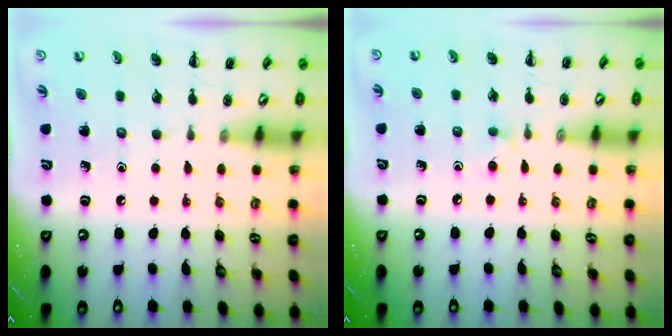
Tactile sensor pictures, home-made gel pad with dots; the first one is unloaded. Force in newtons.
{"total": 3.9, "press": 3.5, "slide": 1.6}